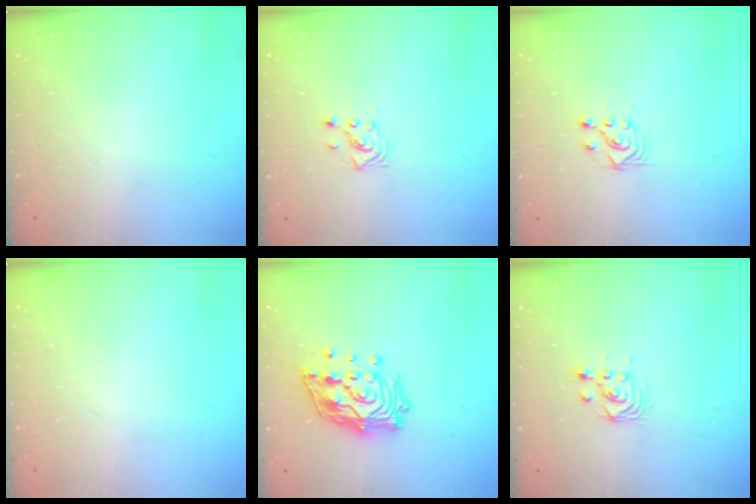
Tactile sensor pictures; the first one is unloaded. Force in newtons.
{"total": 3.3, "press": 3.3, "slide": 0.4}
{"total": 4.4, "press": 4.4, "slide": 0.7}
{"total": 0.0}
{"total": 18.1, "press": 17.9, "slide": 2.7}
{"total": 3.0, "press": 3.0, "slide": 0.1}